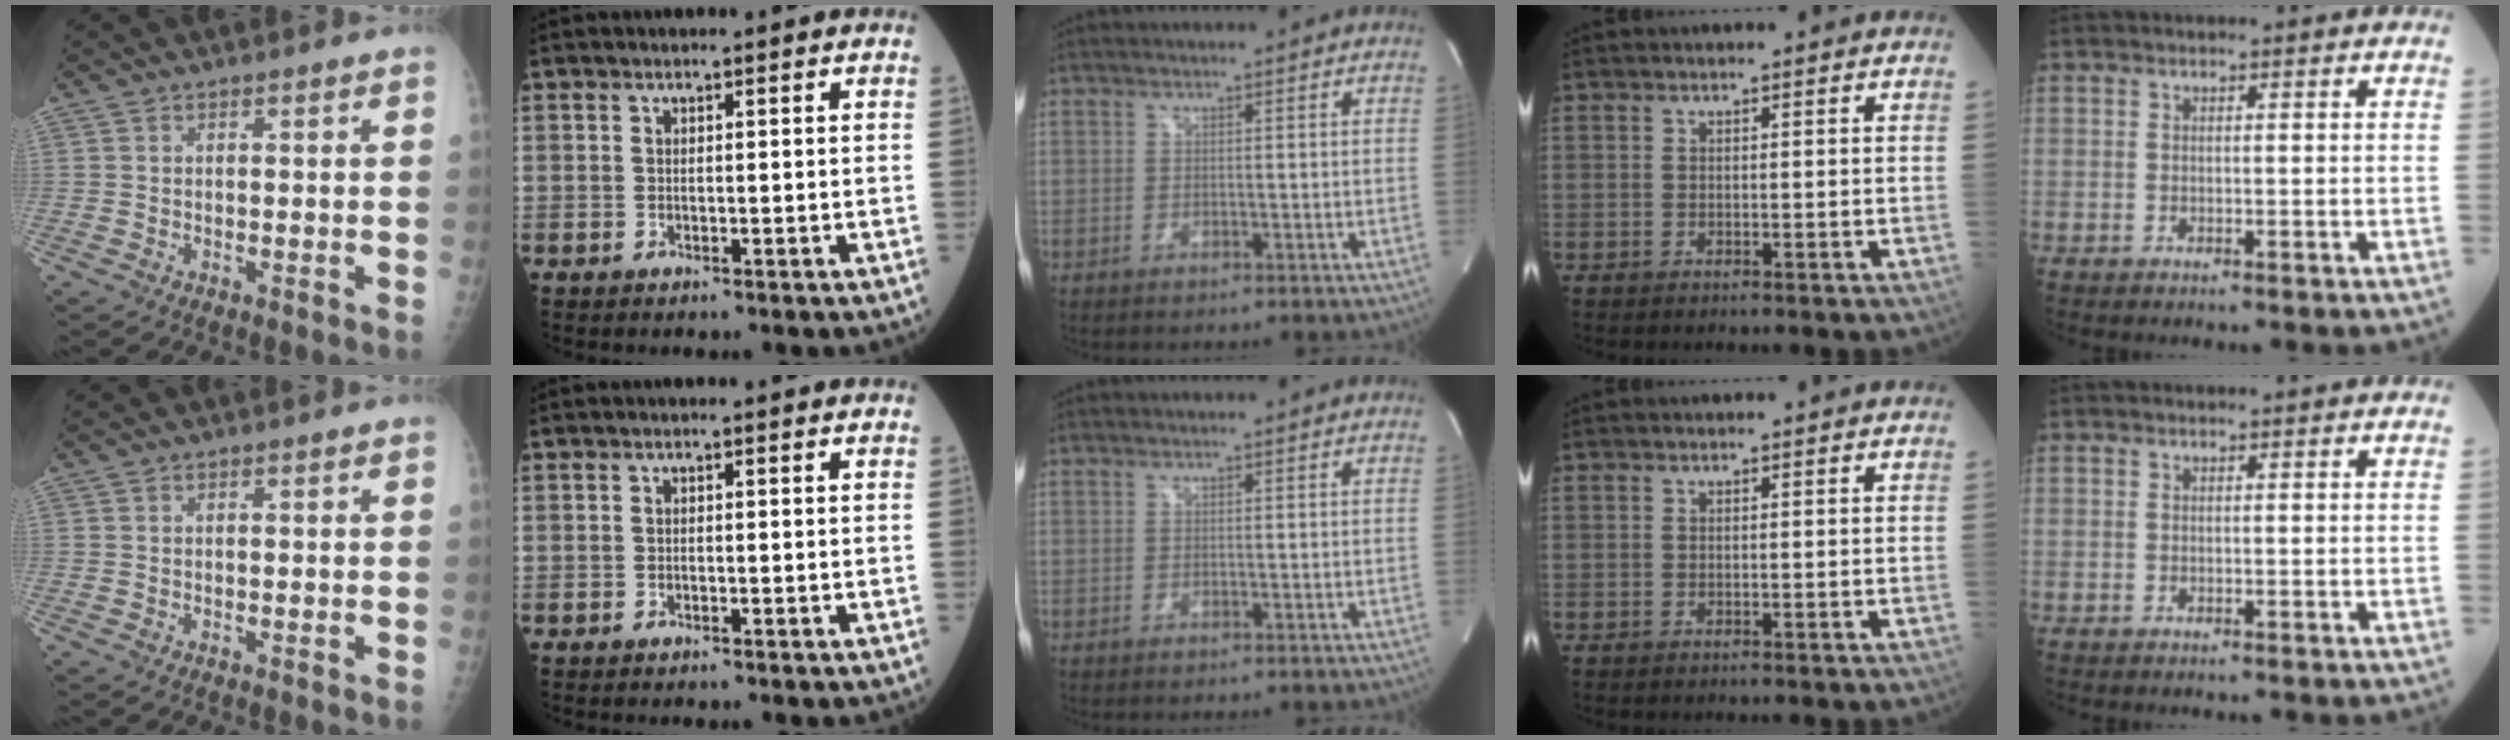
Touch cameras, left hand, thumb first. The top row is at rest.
{}